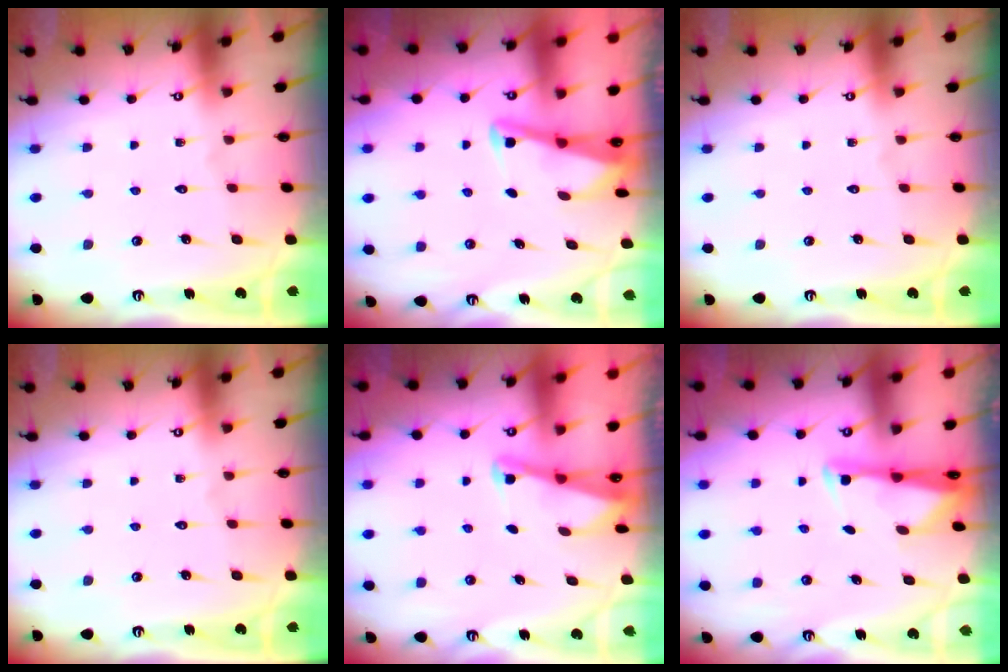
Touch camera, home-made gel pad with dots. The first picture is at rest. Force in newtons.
{"total": 2.8, "press": 2.8, "slide": 0.4}
{"total": 0.0}
{"total": 0.0}
{"total": 1.9, "press": 1.9, "slide": 0.4}
{"total": 2.7, "press": 2.7, "slide": 0.4}